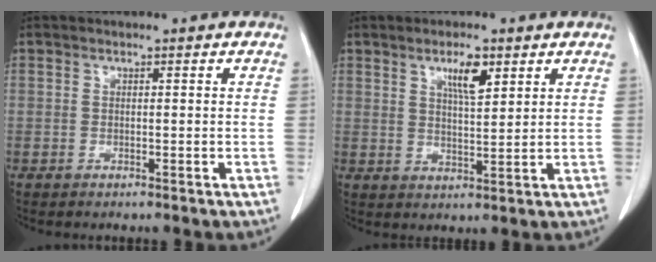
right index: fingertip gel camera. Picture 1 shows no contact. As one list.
[{"total": 5.1, "force": [2.8, 1.2, 4.1], "torque": [-0.073, -0.001, 0.048]}]